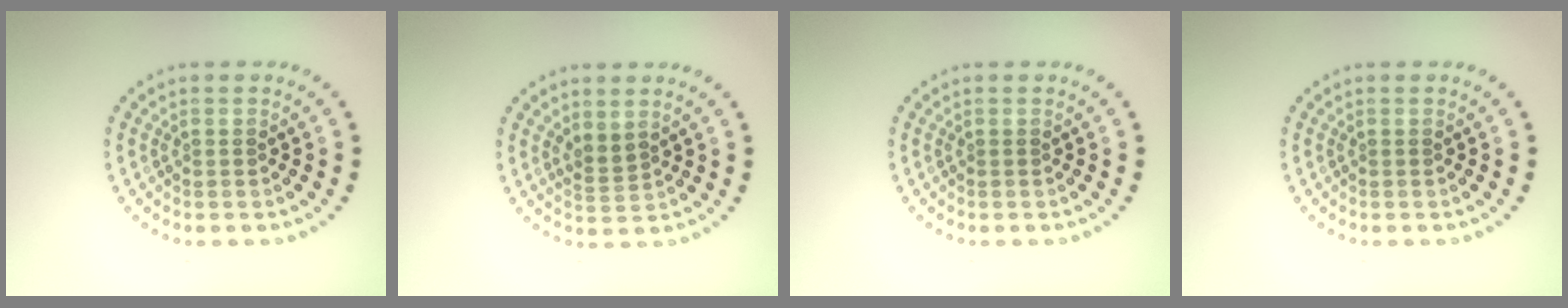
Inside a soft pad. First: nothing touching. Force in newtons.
{"total": 1.7, "press": 1.2, "slide": 1.2}
{"total": 0.0}
{"total": 0.0}